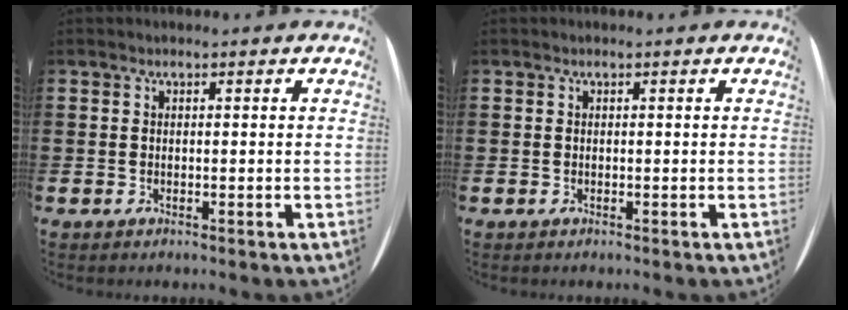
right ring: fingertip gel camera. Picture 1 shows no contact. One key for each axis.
{"total": 0.0}